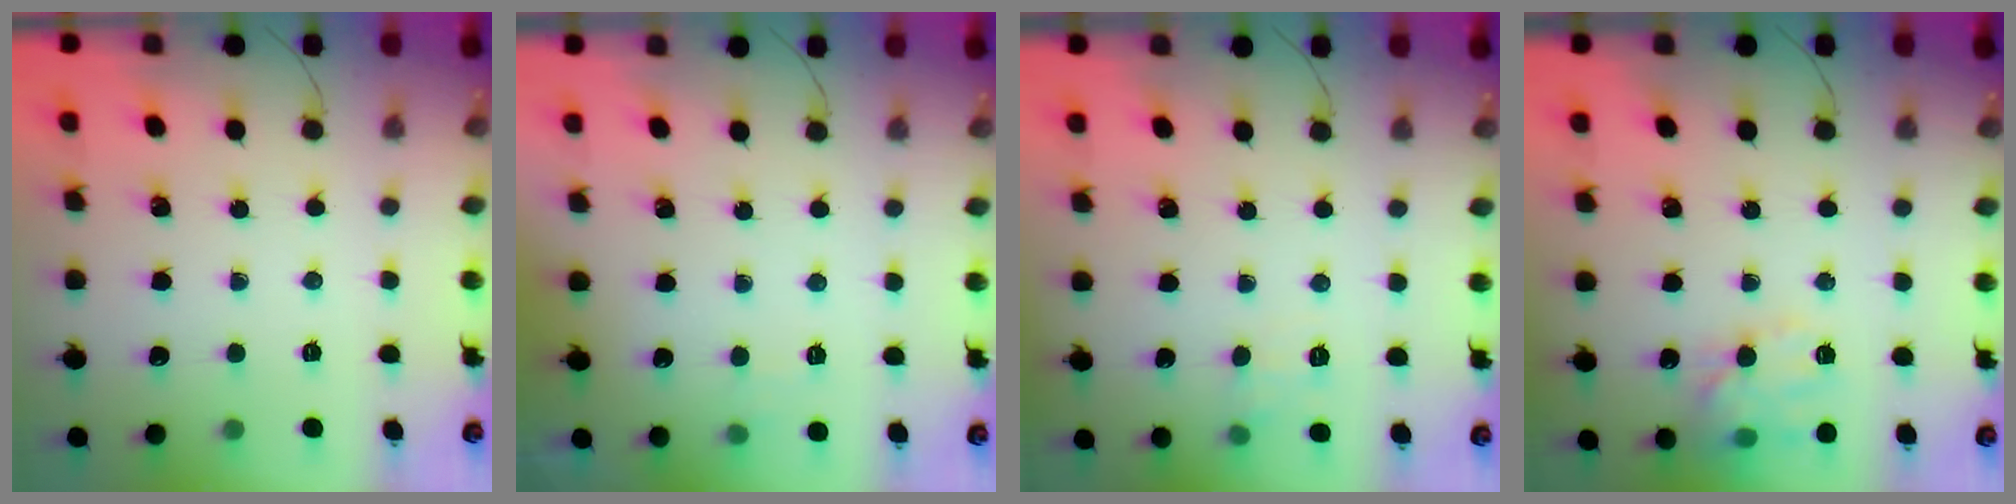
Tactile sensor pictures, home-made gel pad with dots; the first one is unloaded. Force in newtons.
{"total": 3.1, "press": 2.7, "slide": 1.6}
{"total": 6.5, "press": 6.3, "slide": 1.6}
{"total": 12.8, "press": 12.8, "slide": 0.6}